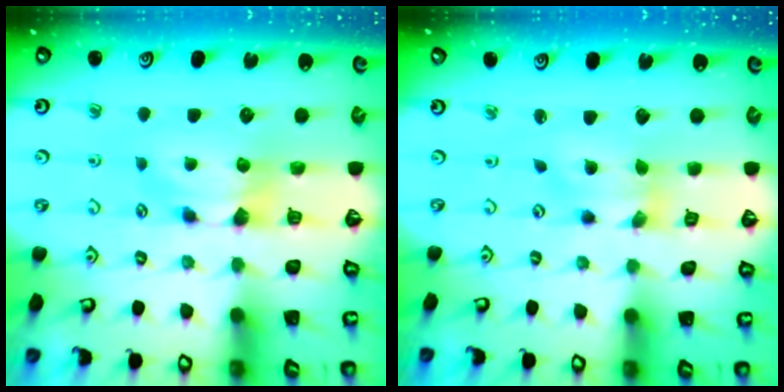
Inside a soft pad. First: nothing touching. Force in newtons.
{"total": 2.7, "press": 2.4, "slide": 1.3}